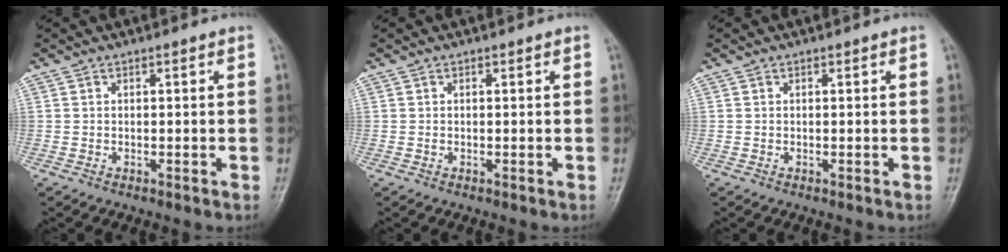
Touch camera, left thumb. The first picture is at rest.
{"total": 0.0}
{"total": 0.0}